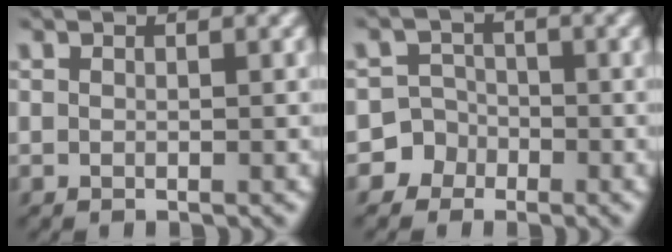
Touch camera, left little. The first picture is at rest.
{"total": 4.7, "force": [-2.3, 4.1, -0.2], "torque": [0.039, 0.003, -0.055]}